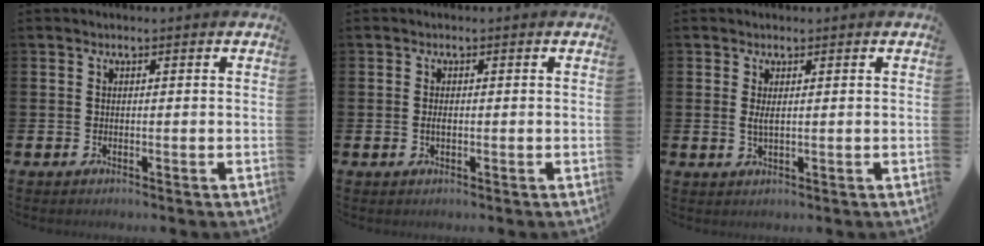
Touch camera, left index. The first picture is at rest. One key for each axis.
{"total": 1.1, "fx": -0.2, "fy": 0.5, "fz": 1.0, "tx": -0.018, "ty": 0.003, "tz": -0.005}
{"total": 1.4, "fx": 0.5, "fy": 0.4, "fz": 1.3, "tx": -0.024, "ty": 0.001, "tz": 0.008}